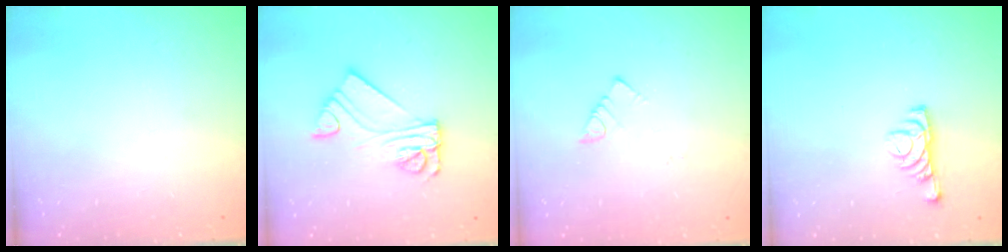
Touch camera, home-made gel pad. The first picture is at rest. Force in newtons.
{"total": 9.3, "press": 9.3, "slide": 0.9}
{"total": 3.0, "press": 3.0, "slide": 0.2}
{"total": 5.0, "press": 4.9, "slide": 1.1}